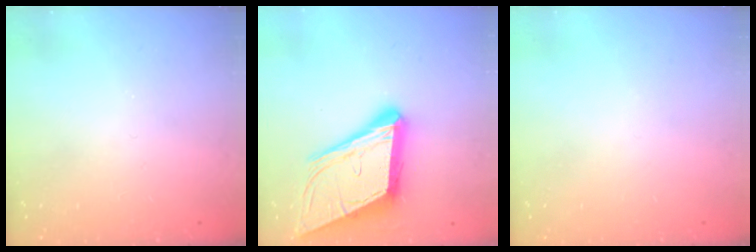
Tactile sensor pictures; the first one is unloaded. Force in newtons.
{"total": 18.1, "press": 17.5, "slide": 4.3}
{"total": 0.0}